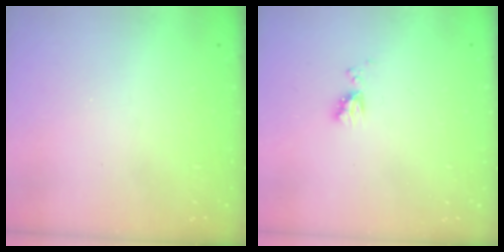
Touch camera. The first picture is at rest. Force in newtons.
{"total": 5.7, "press": 5.7, "slide": 0.8}